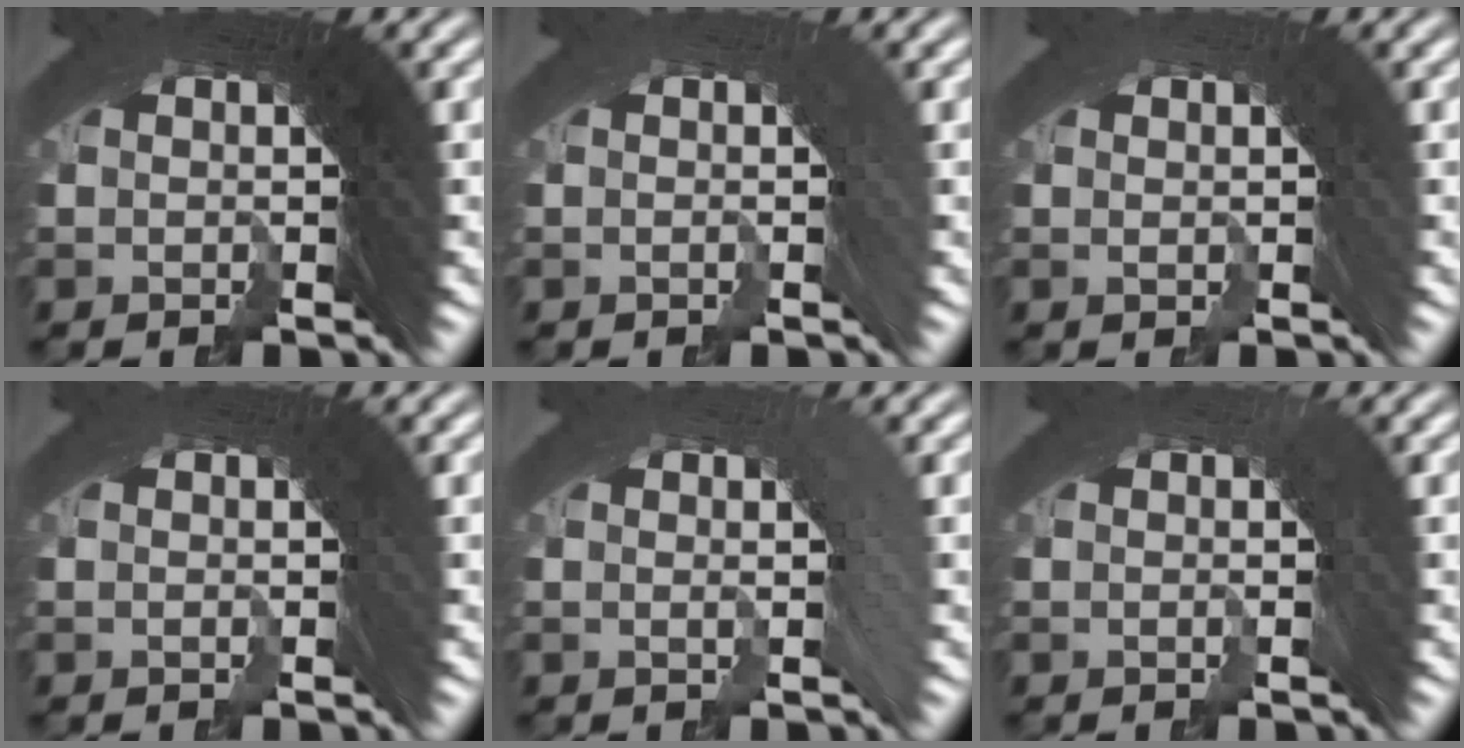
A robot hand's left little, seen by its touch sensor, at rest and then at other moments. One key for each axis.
{"total": 1.3, "fx": -0.8, "fy": 0.5, "fz": 0.9, "tx": -0.003, "ty": 0.014, "tz": -0.019}
{"total": 0.7, "fx": 0.1, "fy": 0.6, "fz": 0.4, "tx": 0.000, "ty": 0.012, "tz": -0.002}
{"total": 0.7, "fx": -0.5, "fy": 0.5, "fz": 0.2, "tx": -0.003, "ty": 0.007, "tz": -0.012}
{"total": 1.6, "fx": -0.1, "fy": 0.3, "fz": 1.5, "tx": -0.013, "ty": 0.017, "tz": -0.009}
{"total": 0.9, "fx": -0.6, "fy": 0.4, "fz": 0.5, "tx": -0.002, "ty": 0.015, "tz": -0.018}